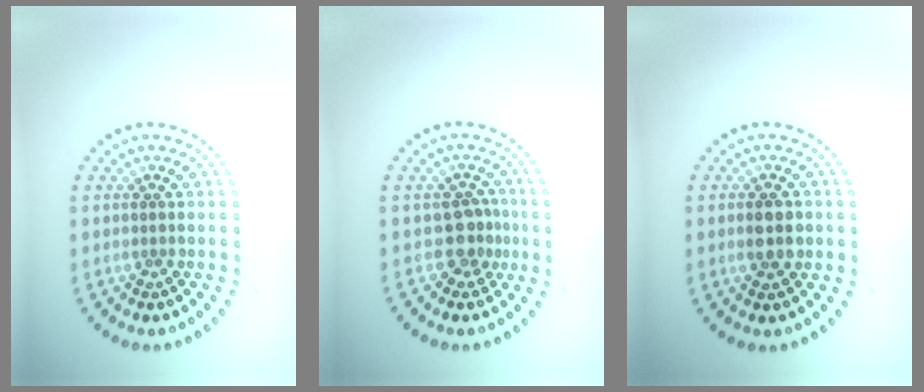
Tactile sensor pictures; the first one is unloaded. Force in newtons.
{"total": 2.3, "press": 1.8, "slide": 1.3}
{"total": 2.8, "press": 2.8, "slide": 0.1}